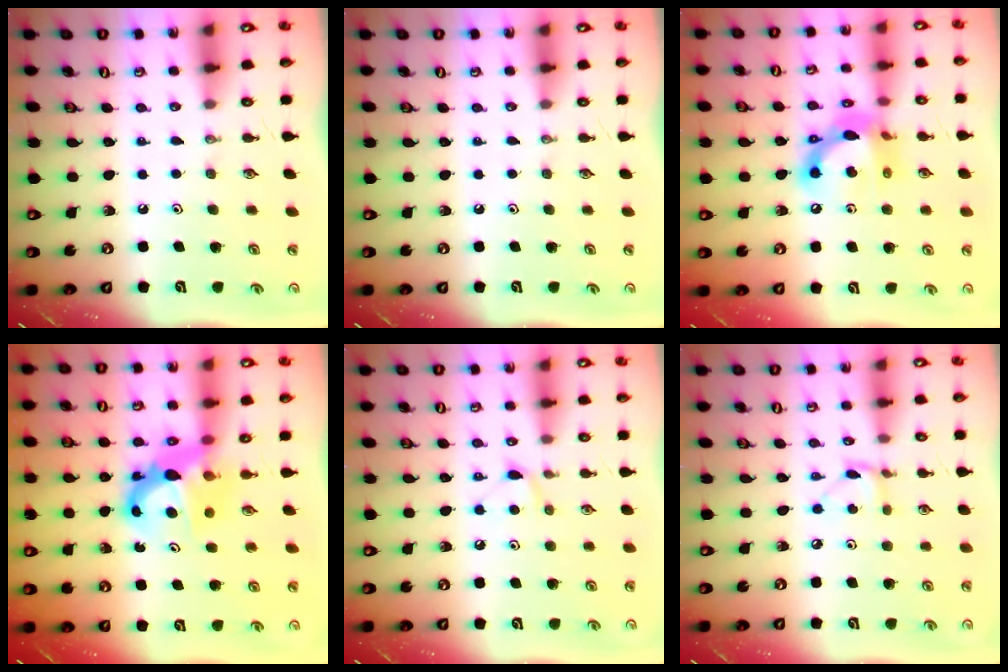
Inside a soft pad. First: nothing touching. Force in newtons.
{"total": 0.0}
{"total": 13.5, "press": 13.5, "slide": 1.1}
{"total": 7.6, "press": 7.6, "slide": 0.6}
{"total": 6.2, "press": 6.2, "slide": 0.8}
{"total": 4.1, "press": 4.1, "slide": 0.1}